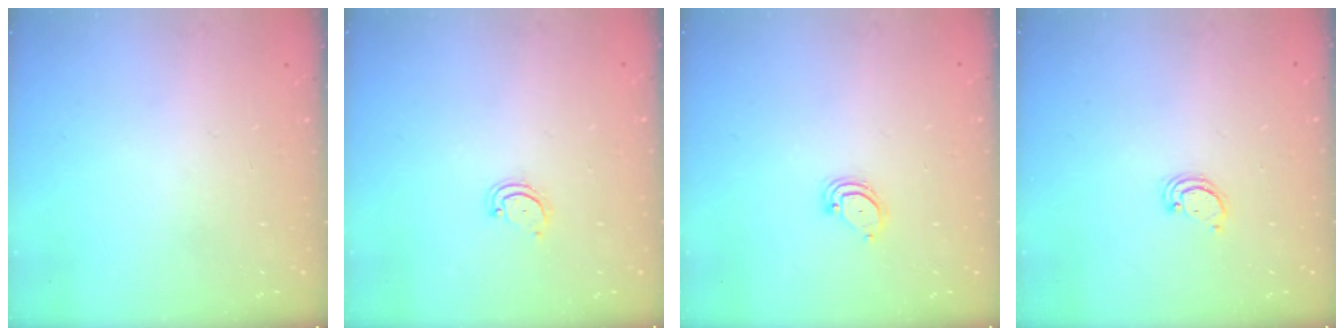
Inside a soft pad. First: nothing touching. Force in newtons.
{"total": 3.6, "press": 3.5, "slide": 0.4}
{"total": 3.6, "press": 3.5, "slide": 0.3}
{"total": 2.4, "press": 2.4, "slide": 0.2}